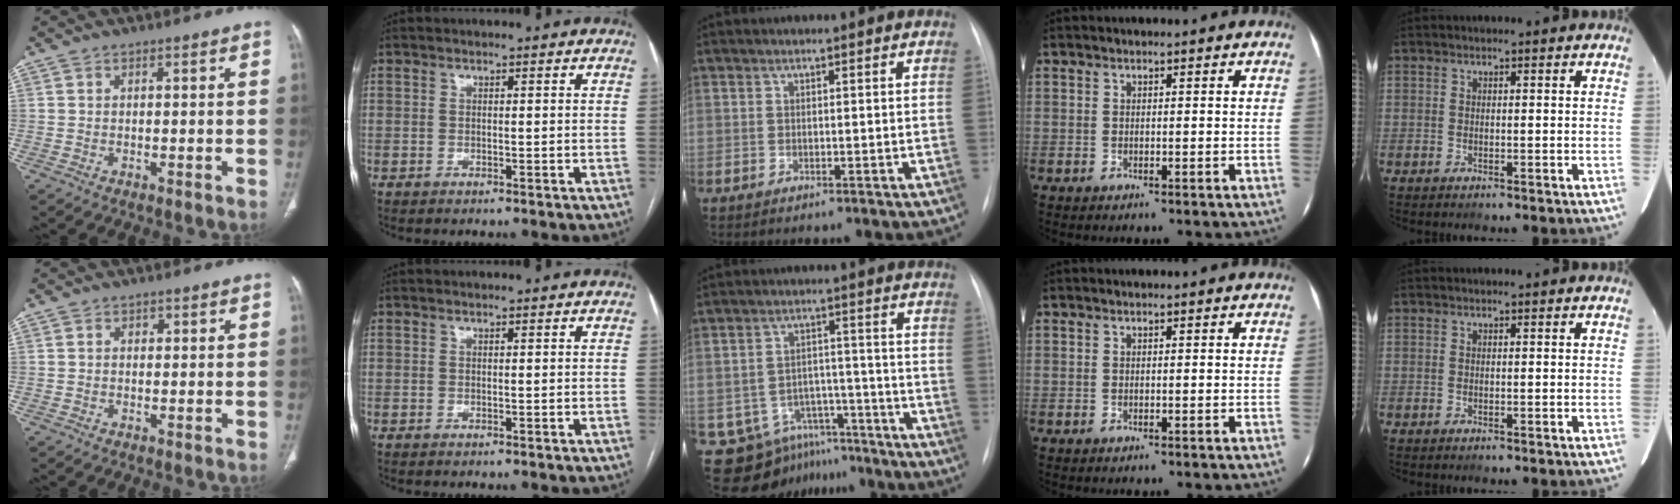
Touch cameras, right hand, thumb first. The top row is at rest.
{"thumb": {"total": 0.7, "force": [0.2, 0.7, 0.3], "torque": [0.000, 0.002, 0.001]}, "middle": {"total": 11.7, "force": [-8.8, 7.7, 1.3], "torque": [-0.017, 0.046, -0.117]}}